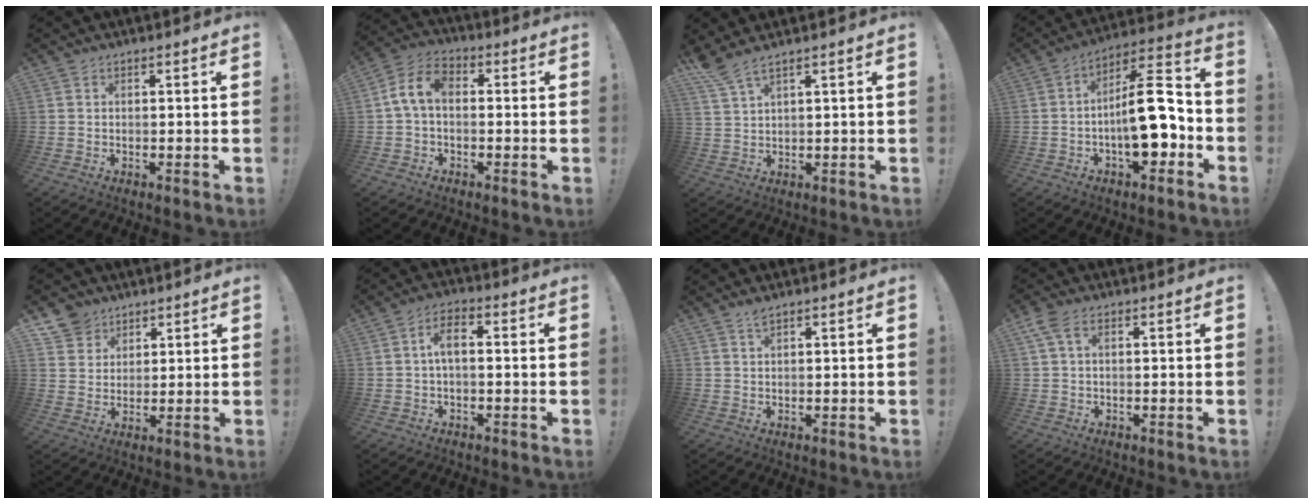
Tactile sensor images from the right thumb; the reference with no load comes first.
{"total": 8.2, "force": [0.0, 5.0, 6.5], "torque": [-0.135, 0.012, 0.005]}
{"total": 4.5, "force": [3.4, 0.0, 2.9], "torque": [-0.068, -0.017, 0.063]}
{"total": 19.1, "force": [-3.4, 7.6, 17.2], "torque": [-0.253, 0.023, -0.049]}
{"total": 7.1, "force": [4.9, 5.1, 0.6], "torque": [-0.009, -0.035, 0.098]}
{"total": 5.0, "force": [-0.1, 2.0, 4.6], "torque": [-0.097, 0.010, -0.001]}
{"total": 1.5, "force": [1.2, 0.0, 0.9], "torque": [-0.018, -0.001, 0.022]}
{"total": 4.0, "force": [1.4, 1.9, 3.2], "torque": [-0.064, 0.006, 0.029]}